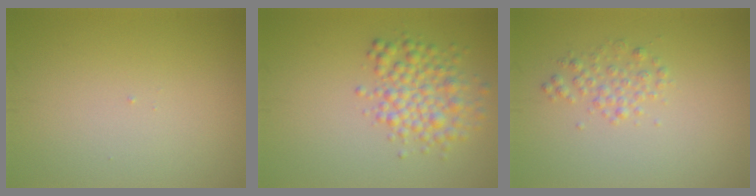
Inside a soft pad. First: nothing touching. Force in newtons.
{"total": 4.1, "press": 4.1, "slide": 0.0}
{"total": 1.7, "press": 1.7, "slide": 0.0}